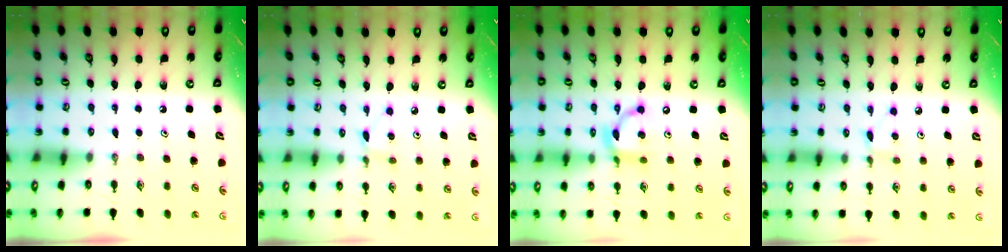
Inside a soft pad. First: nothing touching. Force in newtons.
{"total": 1.9, "press": 1.9, "slide": 0.3}
{"total": 12.0, "press": 11.9, "slide": 0.9}
{"total": 2.4, "press": 2.4, "slide": 0.3}